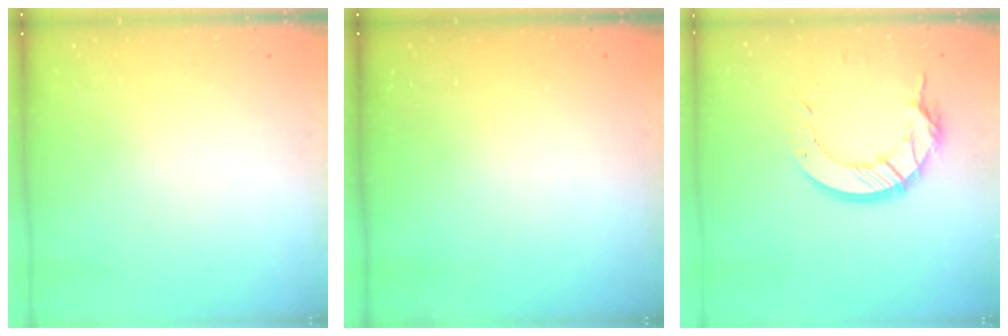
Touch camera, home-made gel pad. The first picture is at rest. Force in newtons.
{"total": 0.0}
{"total": 12.6, "press": 12.6, "slide": 1.2}